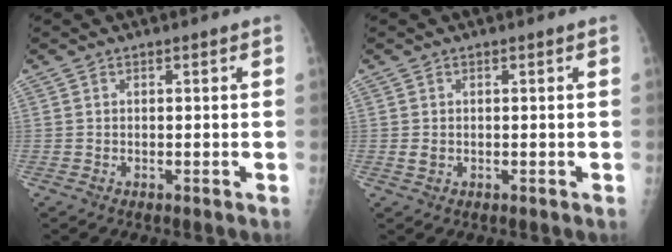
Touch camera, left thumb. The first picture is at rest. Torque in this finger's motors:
{"motor_torque": [-0.03, -0.05, 0.17, -0.07, 0.00]}